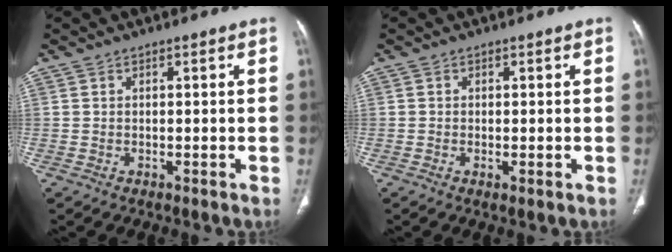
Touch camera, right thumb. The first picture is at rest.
{"total": 1.0, "force": [-0.3, 0.3, 0.9], "torque": [-0.020, -0.004, -0.005]}